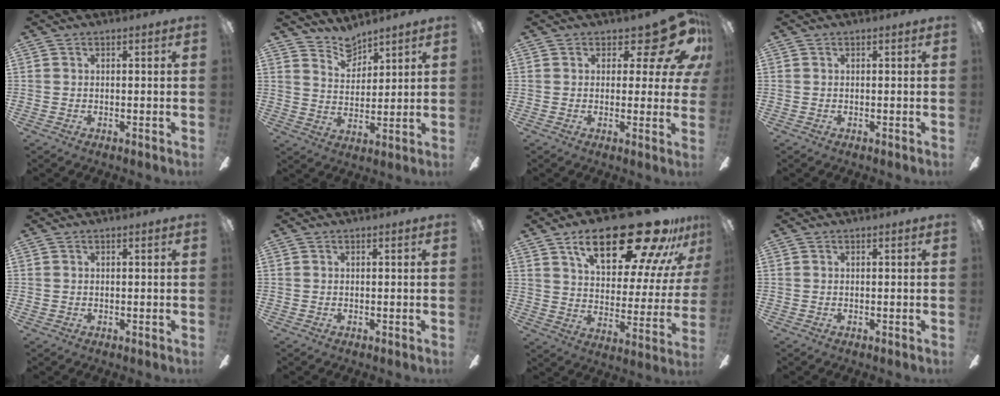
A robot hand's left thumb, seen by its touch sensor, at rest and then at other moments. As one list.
[{"total": 6.6, "force": [6.1, 2.4, 0.7], "torque": [-0.020, -0.036, 0.114]}, {"total": 12.6, "force": [7.1, 5.3, 8.9], "torque": [-0.116, -0.048, 0.125]}, {"total": 0.0}, {"total": 0.6, "force": [0.4, 0.4, 0.0], "torque": [0.000, 0.003, 0.007]}, {"total": 0.0}, {"total": 28.3, "force": [17.8, 10.8, 19.2], "torque": [-0.280, -0.112, 0.287]}, {"total": 0.0}]